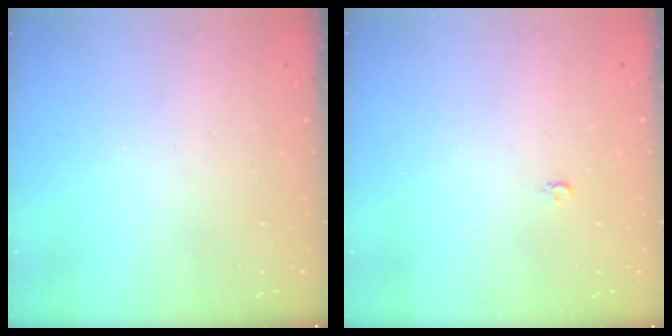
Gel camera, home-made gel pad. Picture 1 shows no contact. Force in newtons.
{"total": 2.2, "press": 2.2, "slide": 0.2}